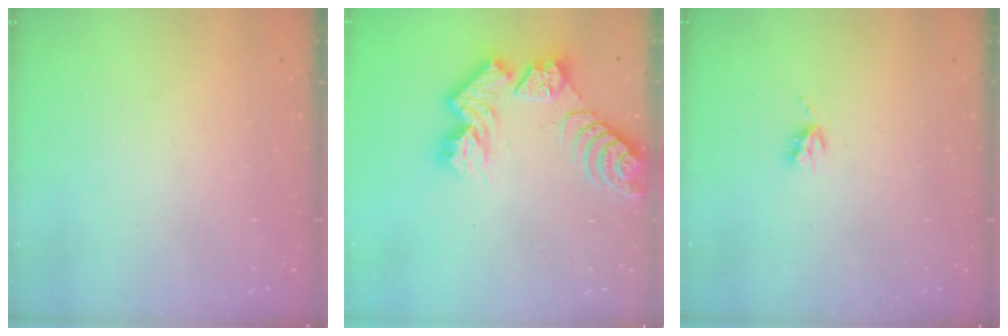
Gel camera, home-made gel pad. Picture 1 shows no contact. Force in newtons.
{"total": 12.7, "press": 12.6, "slide": 1.0}
{"total": 5.4, "press": 5.3, "slide": 0.7}